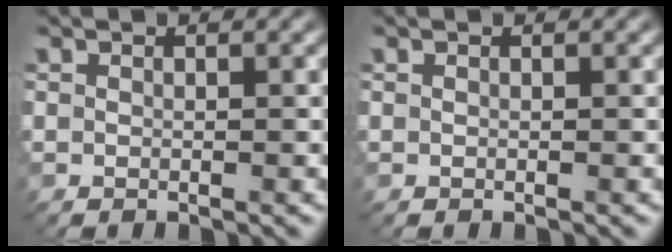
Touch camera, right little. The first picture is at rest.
{"total": 0.0}